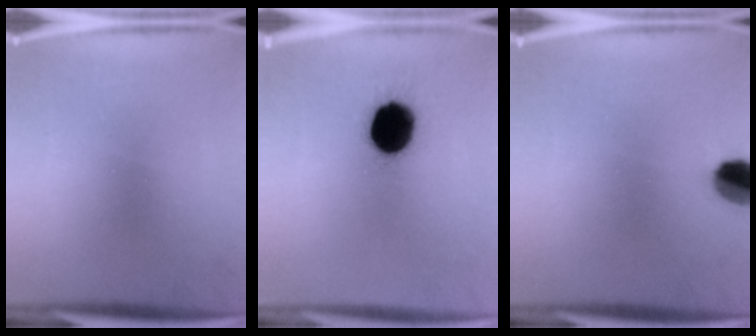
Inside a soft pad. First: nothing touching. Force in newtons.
{"total": 14.7}
{"total": 6.5}